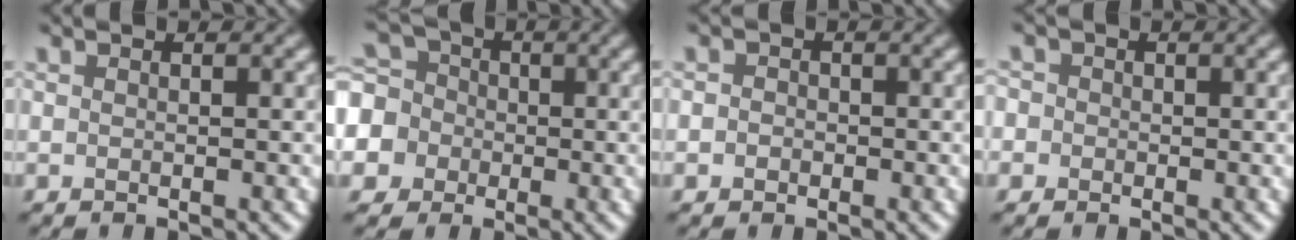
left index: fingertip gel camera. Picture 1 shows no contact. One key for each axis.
{"total": 7.7, "fx": -1.1, "fy": 7.1, "fz": 2.6, "tx": -0.072, "ty": 0.018, "tz": -0.054}
{"total": 1.4, "fx": -0.1, "fy": 1.3, "fz": 0.5, "tx": 0.008, "ty": 0.001, "tz": -0.015}
{"total": 2.7, "fx": 0.5, "fy": 2.5, "fz": 0.9, "tx": 0.009, "ty": 0.017, "tz": -0.025}